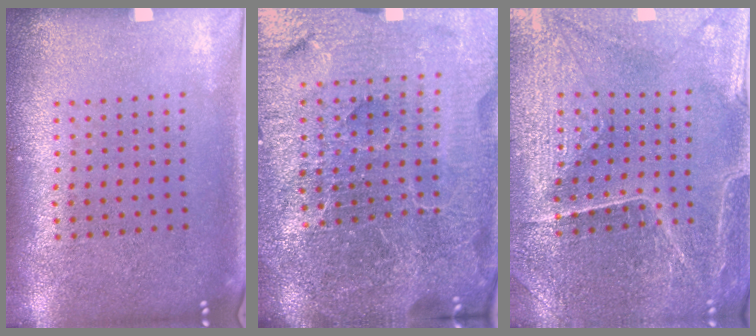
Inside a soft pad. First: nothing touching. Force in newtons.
{"total": 6.5, "press": 5.8, "slide": 3.0}
{"total": 3.5, "press": 3.5, "slide": 0.2}